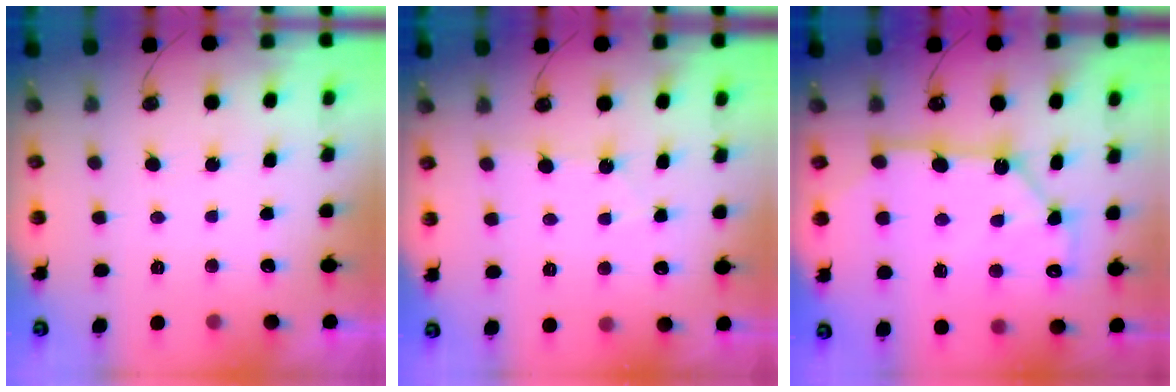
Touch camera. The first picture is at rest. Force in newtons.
{"total": 2.6, "press": 2.6, "slide": 0.3}
{"total": 14.0, "press": 14.0, "slide": 0.6}